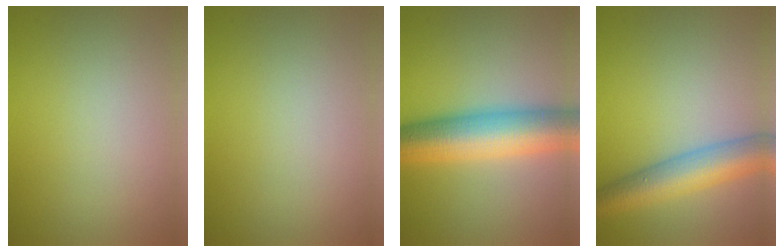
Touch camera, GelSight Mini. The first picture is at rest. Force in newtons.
{"total": 0.0}
{"total": 9.0, "press": 9.0, "slide": 0.1}
{"total": 6.5, "press": 6.5, "slide": 0.2}